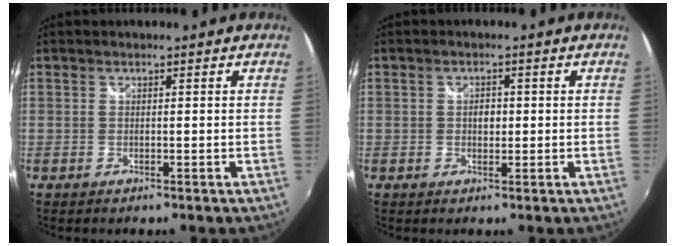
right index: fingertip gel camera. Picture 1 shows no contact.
{"total": 2.1, "force": [-0.1, 1.5, 1.5], "torque": [-0.023, 0.003, -0.004]}